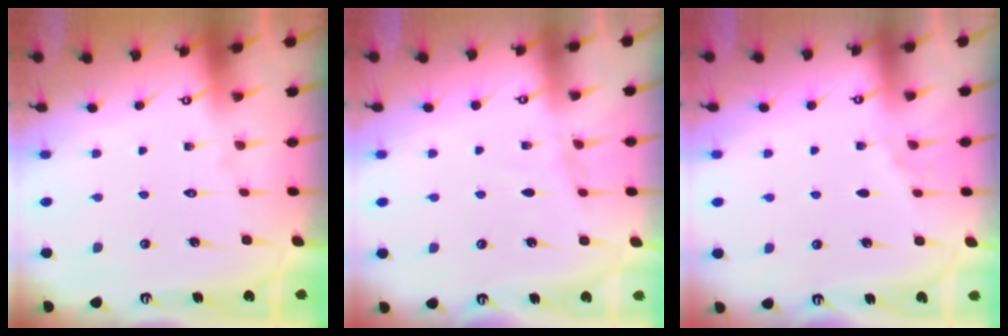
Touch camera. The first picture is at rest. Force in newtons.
{"total": 3.6, "press": 3.6, "slide": 0.4}
{"total": 2.5, "press": 2.0, "slide": 1.6}